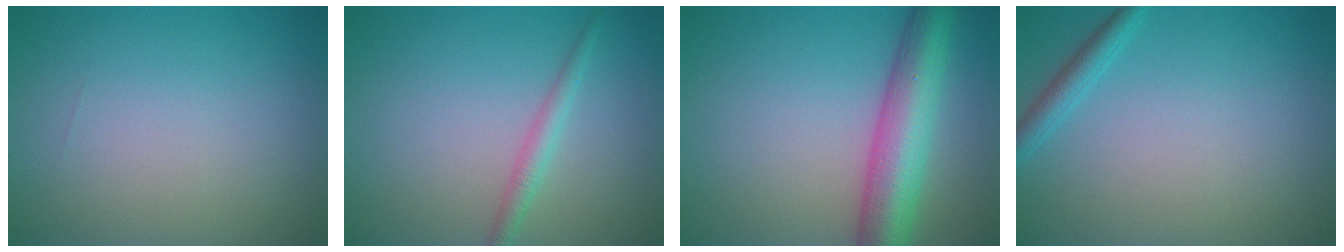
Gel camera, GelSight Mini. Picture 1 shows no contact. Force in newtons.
{"total": 1.7, "press": 1.7, "slide": 0.0}
{"total": 7.5, "press": 7.5, "slide": 0.2}
{"total": 1.8, "press": 1.7, "slide": 0.1}